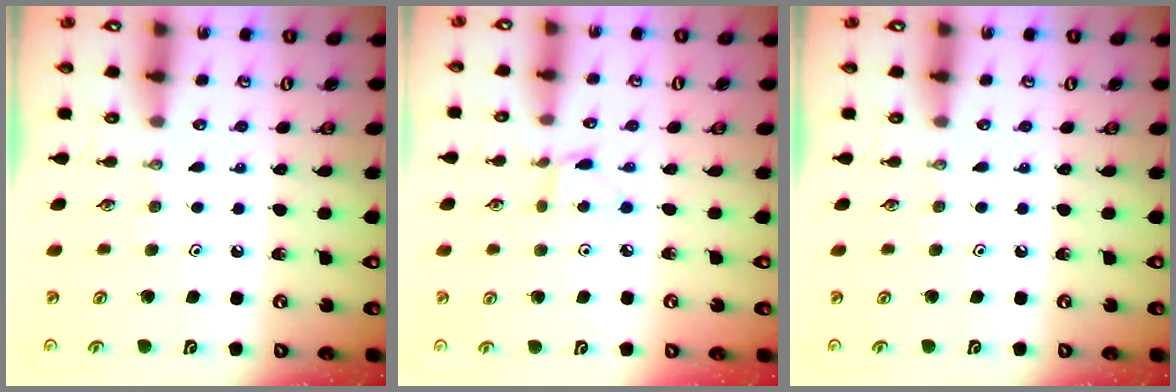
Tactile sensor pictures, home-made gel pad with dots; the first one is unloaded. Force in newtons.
{"total": 2.8, "press": 2.8, "slide": 0.4}
{"total": 0.0}